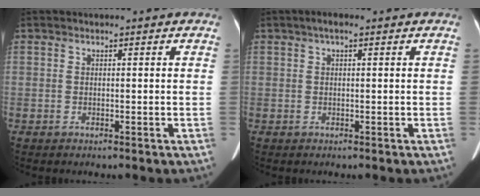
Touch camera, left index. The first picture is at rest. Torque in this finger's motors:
{"motor_torque": [0.14, -0.07, 0.00, 0.02]}